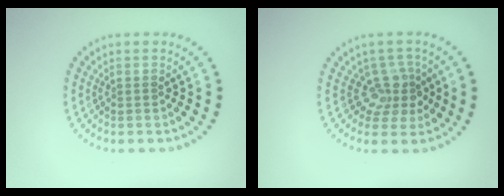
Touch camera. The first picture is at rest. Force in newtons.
{"total": 2.9, "press": 2.2, "slide": 1.8}